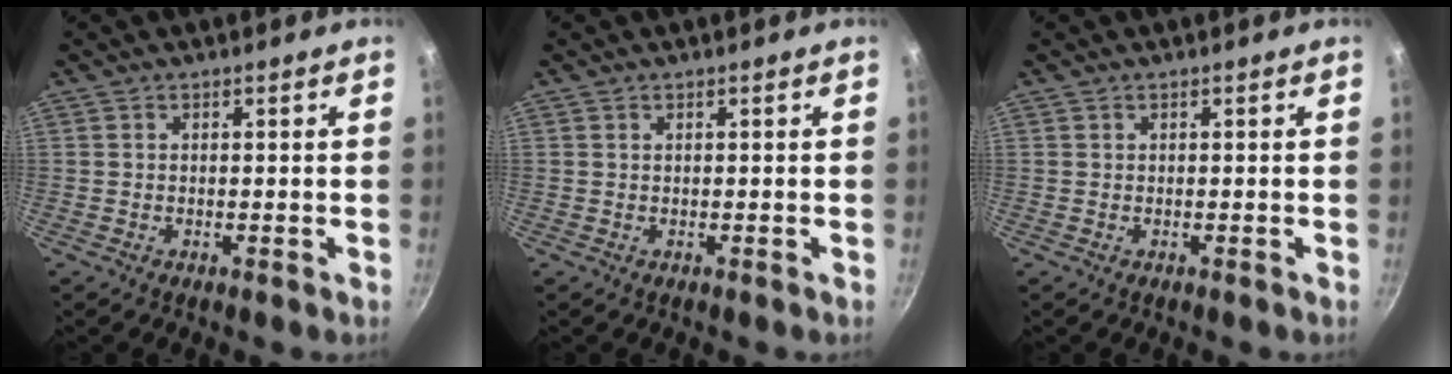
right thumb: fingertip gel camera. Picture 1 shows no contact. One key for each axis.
{"total": 0.0}
{"total": 0.0}